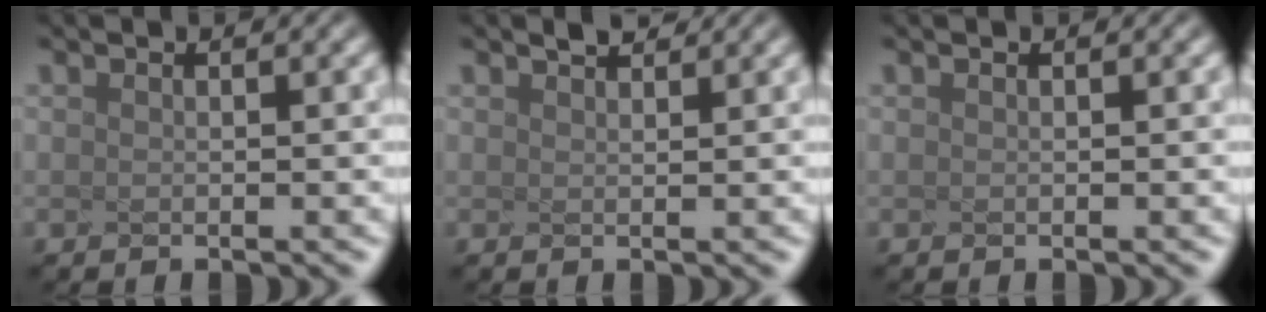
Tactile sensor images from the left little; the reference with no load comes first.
{"total": 0.8, "force": [0.6, -0.4, -0.3], "torque": [0.001, 0.000, 0.018]}
{"total": 0.0}